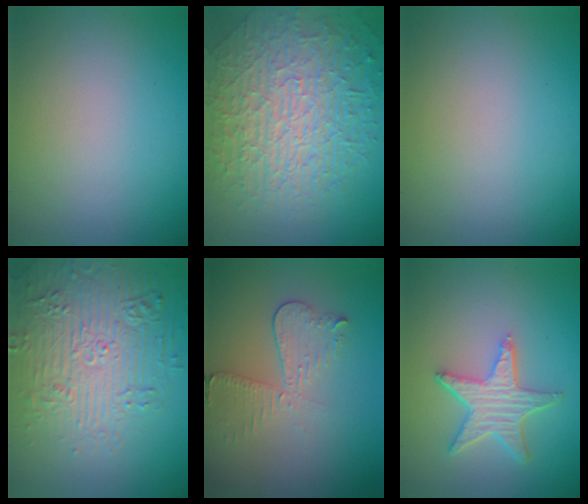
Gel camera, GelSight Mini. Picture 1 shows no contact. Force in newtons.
{"total": 10.1, "press": 6.5, "slide": 7.7}
{"total": 0.0}
{"total": 7.0, "press": 6.9, "slide": 1.6}
{"total": 3.0, "press": 2.7, "slide": 1.4}
{"total": 4.5, "press": 3.7, "slide": 2.6}